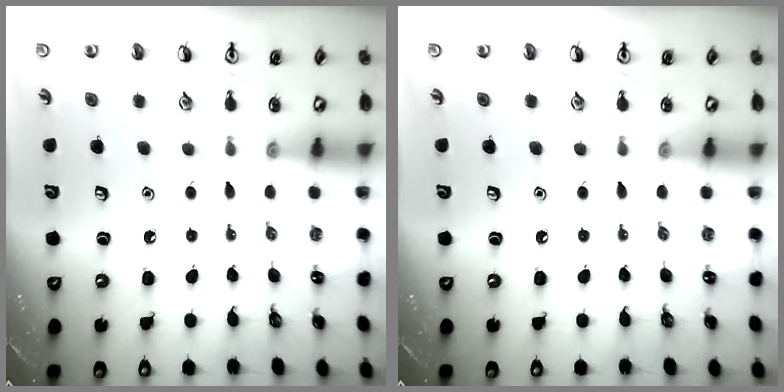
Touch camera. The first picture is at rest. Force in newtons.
{"total": 0.0}